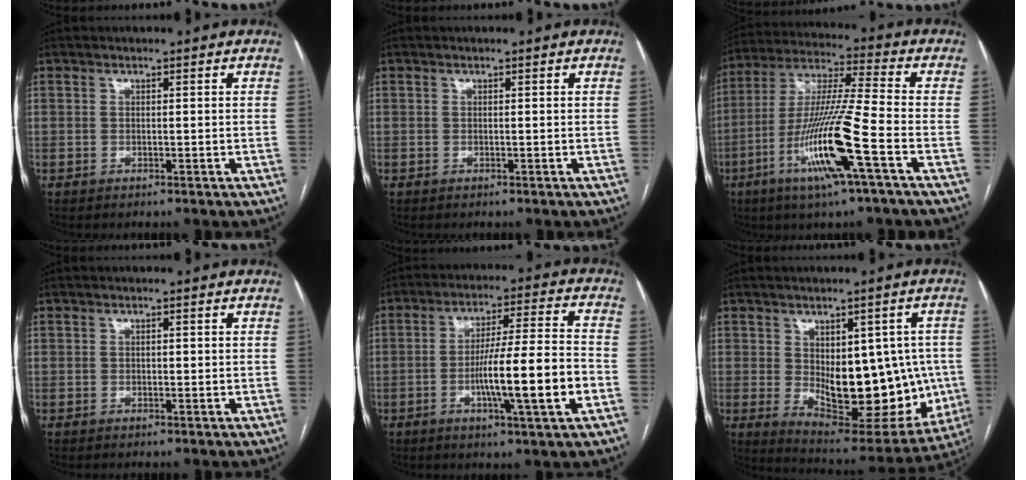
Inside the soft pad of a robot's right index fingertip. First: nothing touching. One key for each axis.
{"total": 0.0}
{"total": 16.0, "fx": -6.4, "fy": -0.5, "fz": 14.7, "tx": -0.296, "ty": -0.015, "tz": -0.122}
{"total": 0.5, "fx": 0.0, "fy": 0.3, "fz": 0.4, "tx": -0.007, "ty": 0.000, "tz": 0.001}
{"total": 13.5, "fx": -3.7, "fy": -0.1, "fz": 13.0, "tx": -0.217, "ty": 0.000, "tz": -0.064}
{"total": 18.6, "fx": -1.1, "fy": 8.9, "fz": 16.3, "tx": -0.229, "ty": -0.001, "tz": 0.016}